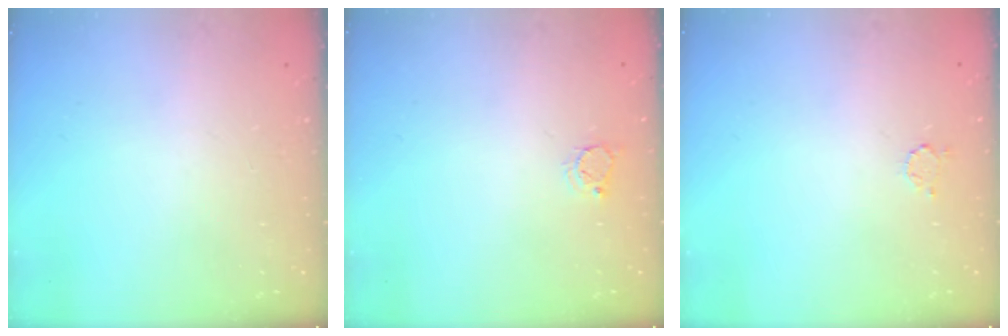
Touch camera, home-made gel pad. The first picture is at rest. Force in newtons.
{"total": 3.1, "press": 3.1, "slide": 0.4}
{"total": 2.3, "press": 2.3, "slide": 0.3}